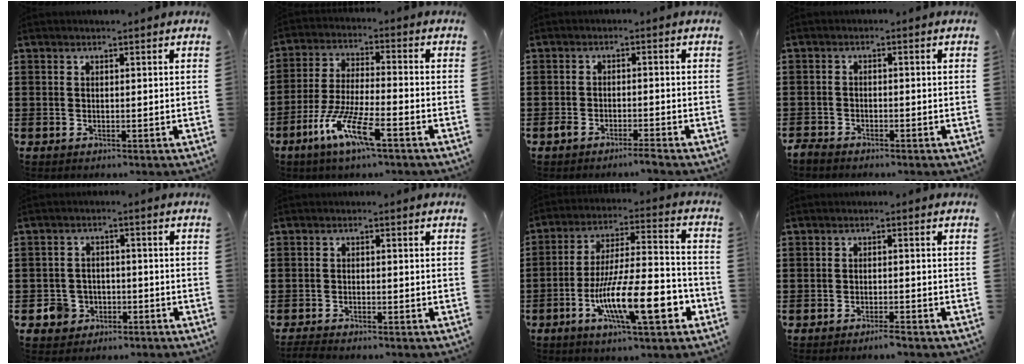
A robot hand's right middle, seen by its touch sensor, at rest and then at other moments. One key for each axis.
{"total": 8.8, "fx": -5.3, "fy": 1.1, "fz": 7.0, "tx": -0.155, "ty": -0.011, "tz": -0.102}
{"total": 1.9, "fx": -1.7, "fy": 0.2, "fz": 0.9, "tx": -0.025, "ty": -0.002, "tz": -0.034}
{"total": 1.4, "fx": -1.3, "fy": 0.3, "fz": 0.1, "tx": -0.005, "ty": 0.002, "tz": -0.029}
{"total": 3.9, "fx": -2.0, "fy": 3.2, "fz": 0.8, "tx": -0.028, "ty": 0.002, "tz": -0.042}
{"total": 1.5, "fx": -1.5, "fy": 0.0, "fz": 0.5, "tx": -0.016, "ty": -0.001, "tz": -0.032}
{"total": 15.2, "fx": -6.5, "fy": 3.6, "fz": 13.2, "tx": -0.235, "ty": 0.000, "tz": -0.115}
{"total": 1.4, "fx": -1.2, "fy": 0.0, "fz": 0.7, "tx": -0.012, "ty": -0.003, "tz": -0.022}